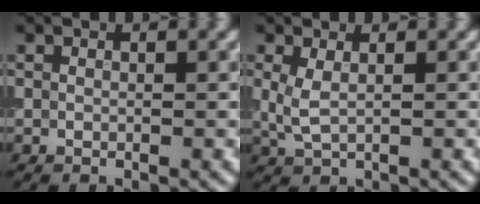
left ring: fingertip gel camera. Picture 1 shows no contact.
{"total": 1.7, "force": [0.5, 0.7, 1.5], "torque": [-0.041, 0.001, 0.012]}